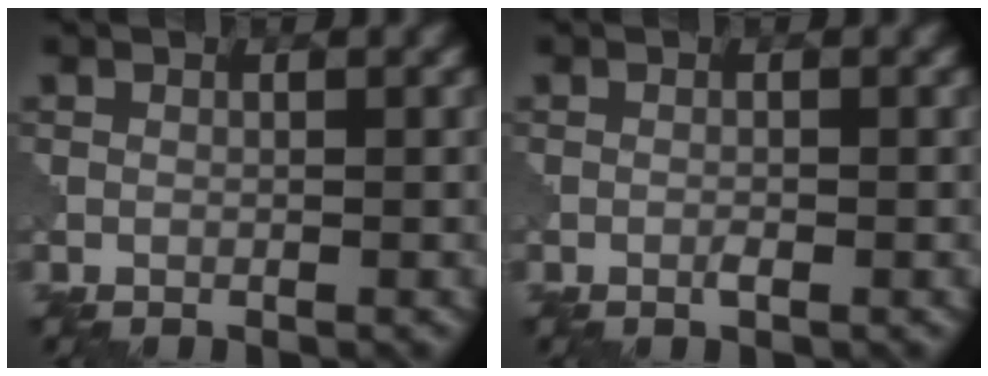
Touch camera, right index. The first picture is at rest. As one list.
[{"total": 0.6, "force": [-0.3, 0.1, 0.5], "torque": [-0.013, -0.001, -0.008]}]